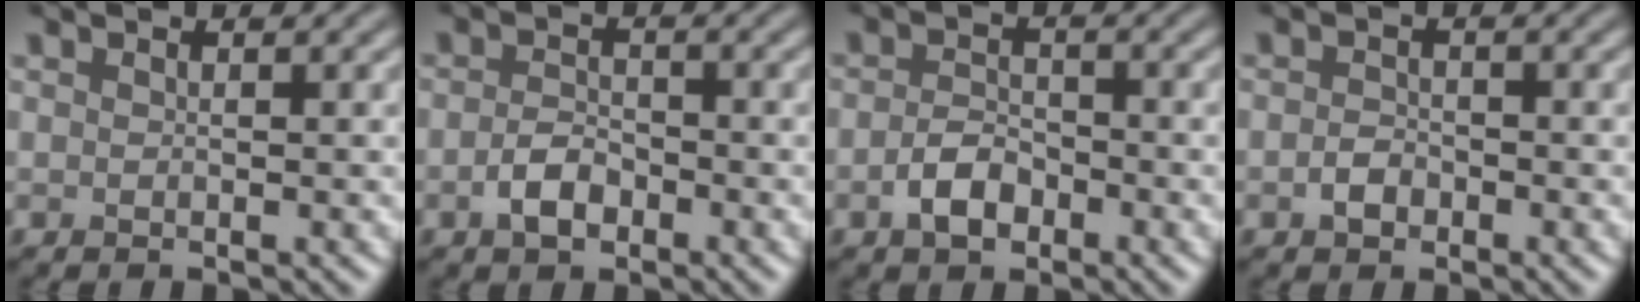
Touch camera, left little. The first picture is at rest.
{"total": 2.5, "force": [-1.3, 1.5, 1.6], "torque": [-0.030, 0.003, -0.028]}
{"total": 2.8, "force": [-1.4, 1.7, 1.7], "torque": [-0.030, 0.004, -0.032]}
{"total": 1.6, "force": [-0.8, 1.1, 0.8], "torque": [-0.015, 0.001, -0.021]}